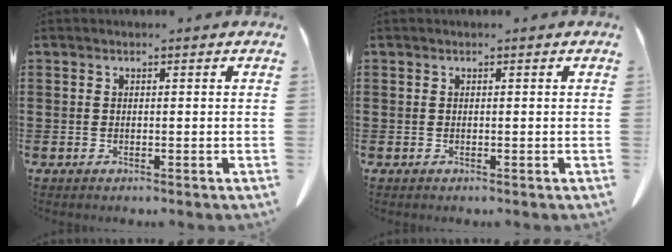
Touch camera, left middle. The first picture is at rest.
{"total": 0.0}